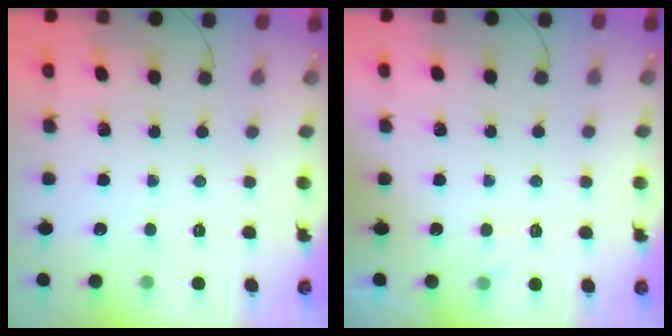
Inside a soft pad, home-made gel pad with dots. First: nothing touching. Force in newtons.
{"total": 2.2, "press": 1.8, "slide": 1.3}